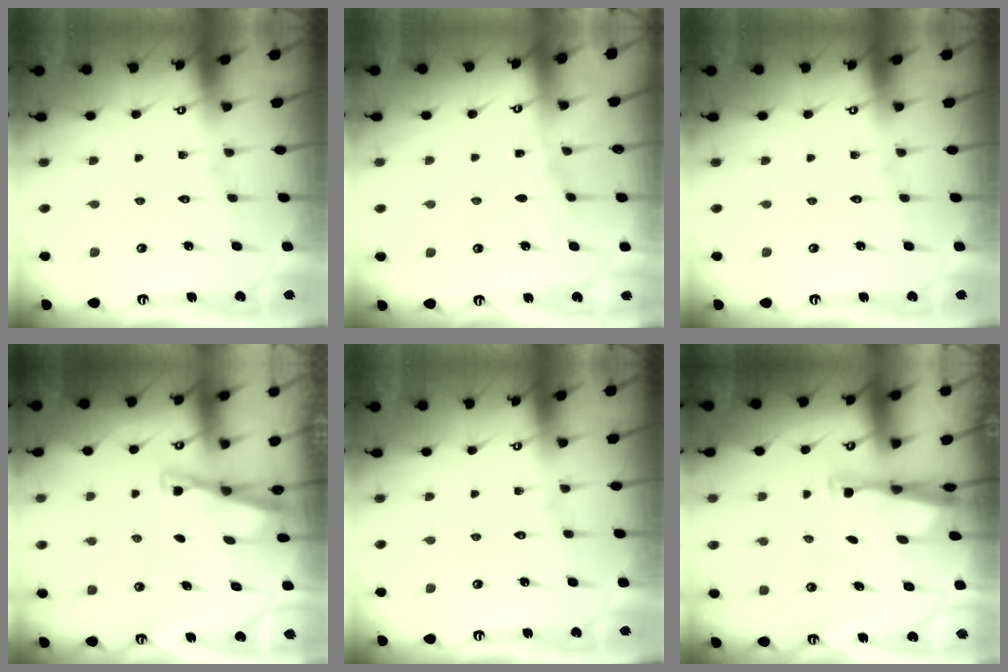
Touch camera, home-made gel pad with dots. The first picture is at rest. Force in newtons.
{"total": 3.2, "press": 3.1, "slide": 0.5}
{"total": 0.0}
{"total": 2.9, "press": 2.9, "slide": 0.2}
{"total": 0.0}
{"total": 2.7, "press": 2.6, "slide": 0.7}